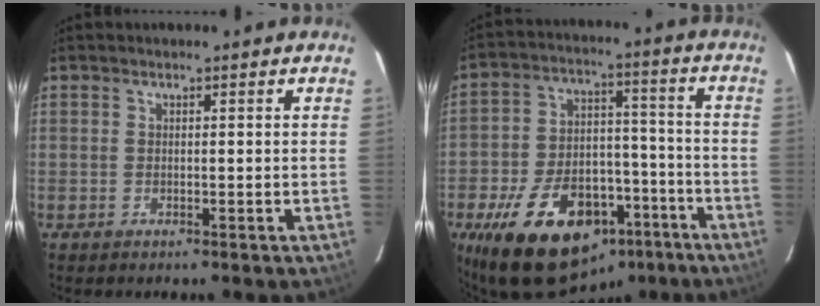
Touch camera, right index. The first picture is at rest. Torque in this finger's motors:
{"motor_torque": [1.96, -0.18, 0.80, 0.16]}